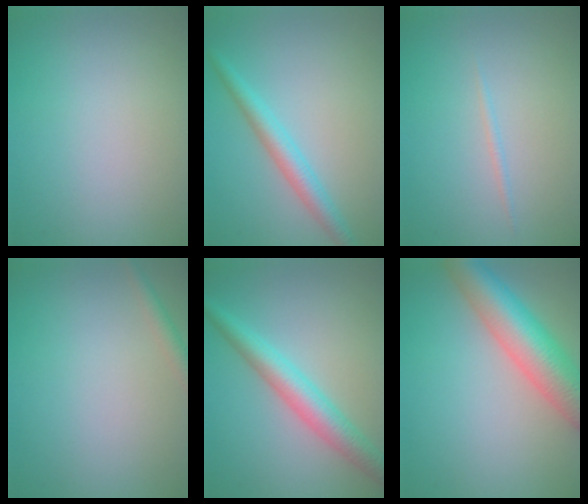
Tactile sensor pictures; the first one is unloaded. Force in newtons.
{"total": 2.9, "press": 2.9, "slide": 0.1}
{"total": 0.6, "press": 0.6, "slide": 0.0}
{"total": 1.4, "press": 1.4, "slide": 0.1}
{"total": 4.3, "press": 4.3, "slide": 0.1}
{"total": 8.0, "press": 8.0, "slide": 0.3}